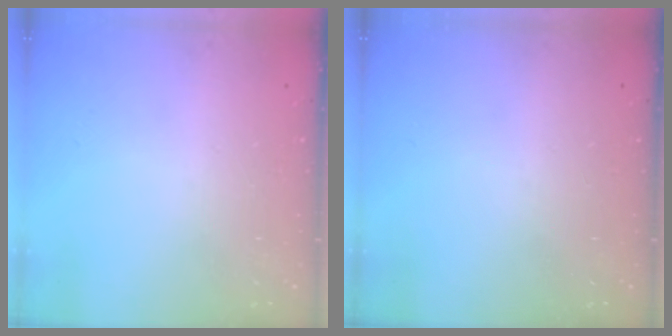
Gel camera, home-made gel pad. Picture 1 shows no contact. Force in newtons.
{"total": 0.0}